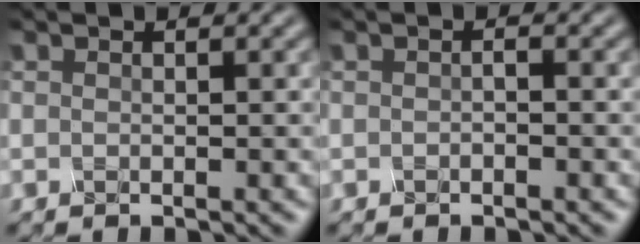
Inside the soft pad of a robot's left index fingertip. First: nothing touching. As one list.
[{"total": 0.5, "force": [-0.2, 0.1, 0.4], "torque": [-0.009, 0.002, -0.003]}]